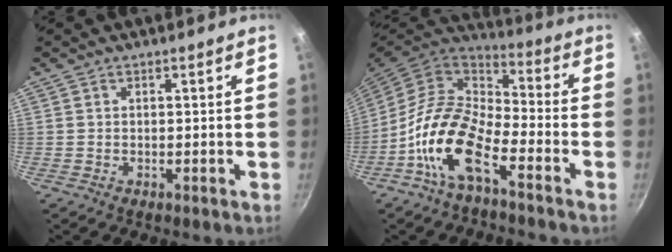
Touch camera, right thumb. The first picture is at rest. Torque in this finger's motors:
{"motor_torque": [0.61, 1.05, 1.83, -0.97, 0.27]}